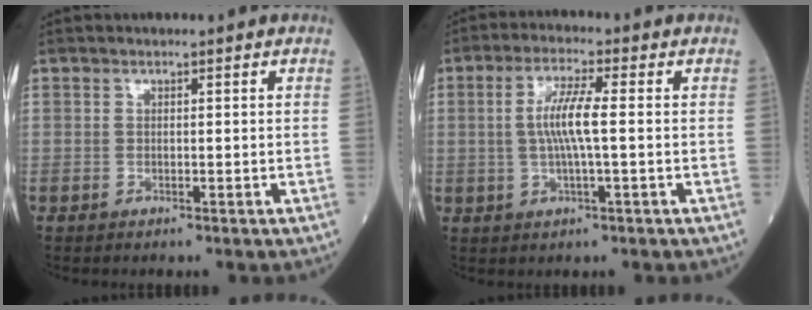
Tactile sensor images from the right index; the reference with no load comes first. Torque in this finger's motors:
{"motor_torque": [1.01, 0.19, 0.45, 0.12]}